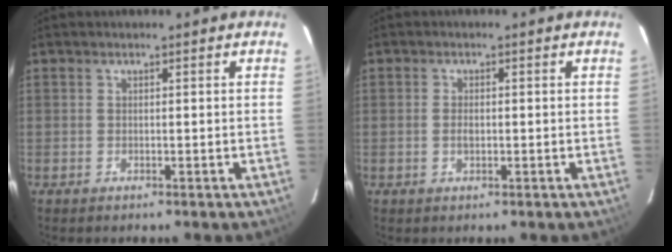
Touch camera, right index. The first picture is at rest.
{"total": 1.8, "force": [-0.3, 0.9, 1.6], "torque": [-0.030, 0.000, -0.005]}